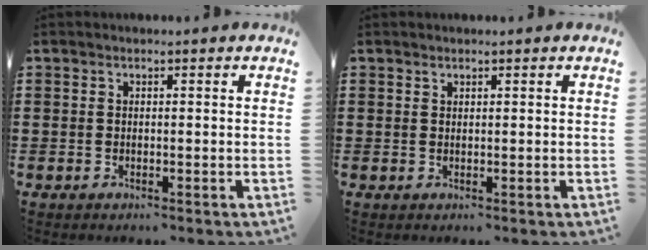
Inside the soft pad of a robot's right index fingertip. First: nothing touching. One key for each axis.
{"total": 0.5, "fx": 0.4, "fy": 0.3, "fz": 0.0, "tx": -0.001, "ty": 0.002, "tz": 0.008}